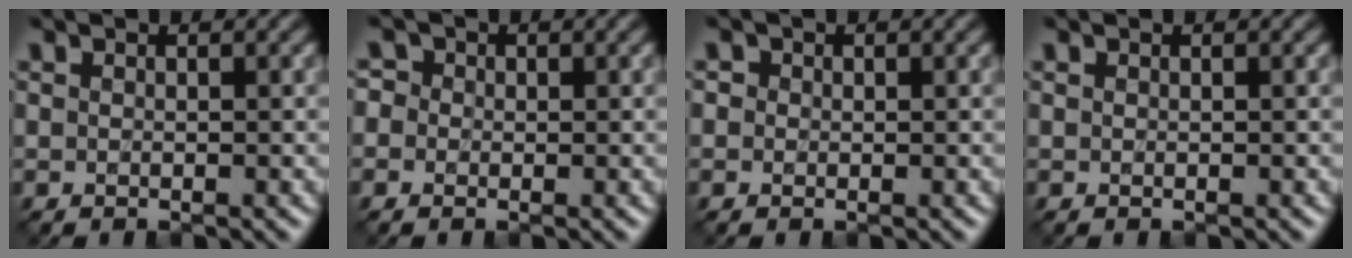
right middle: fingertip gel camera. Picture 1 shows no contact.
{"total": 2.2, "force": [0.5, 2.0, 0.8], "torque": [0.003, 0.015, -0.019]}
{"total": 1.0, "force": [0.3, 0.9, 0.2], "torque": [-0.003, 0.001, -0.005]}
{"total": 0.0}